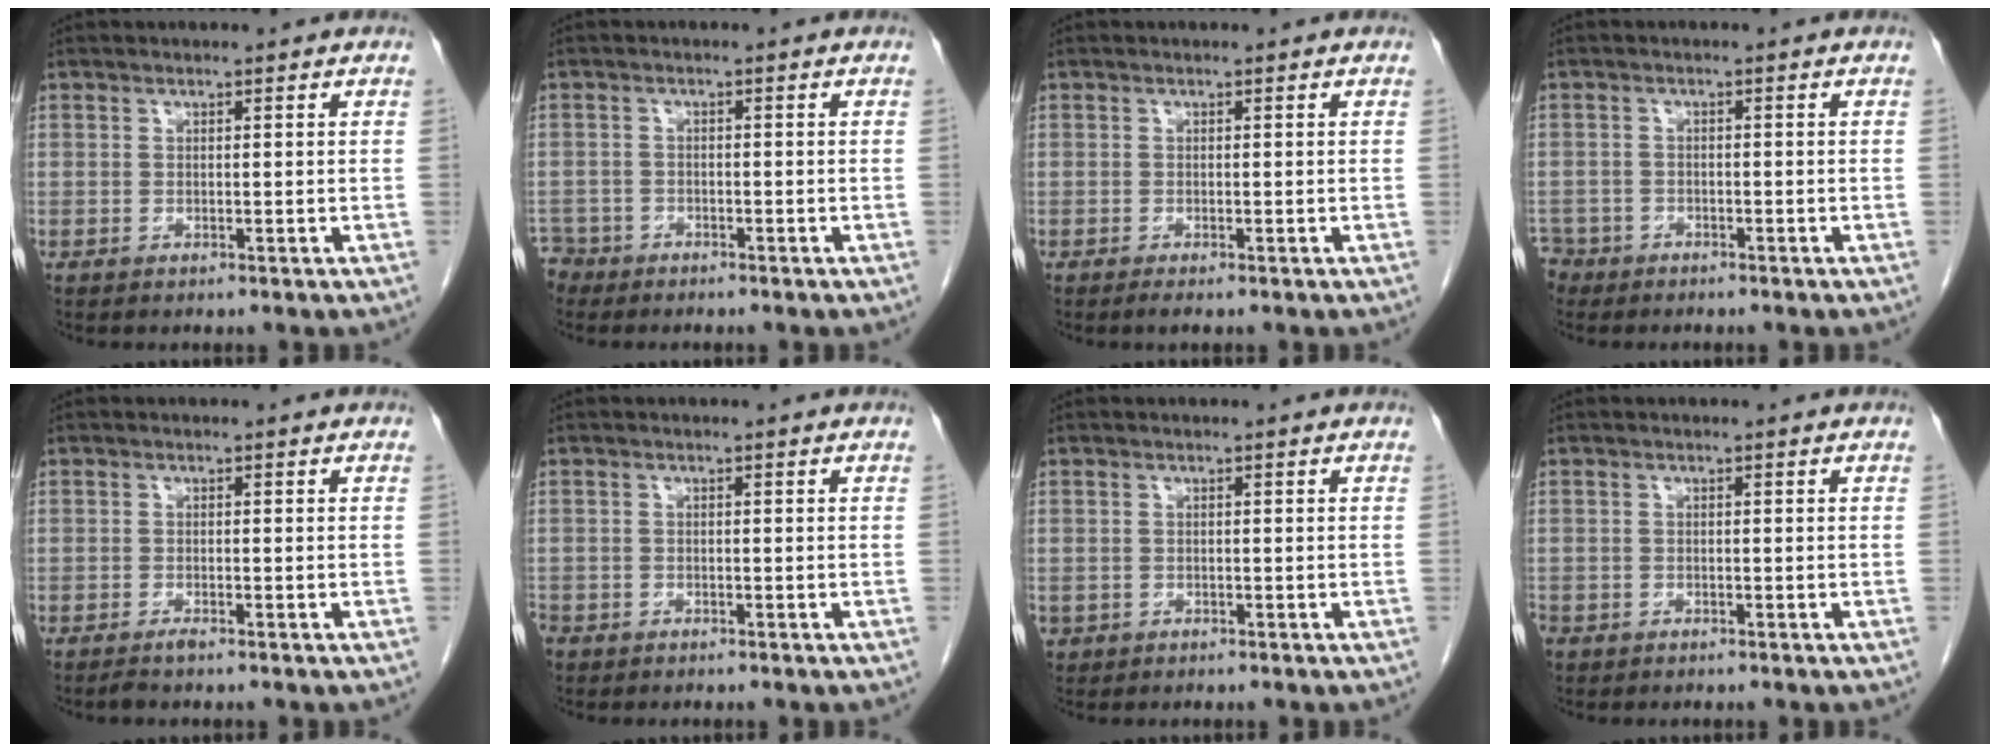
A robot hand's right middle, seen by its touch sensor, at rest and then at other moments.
{"total": 3.1, "force": [-2.7, 1.5, -0.6], "torque": [0.009, 0.002, -0.054]}
{"total": 1.1, "force": [-0.8, 0.0, 0.7], "torque": [-0.009, -0.003, -0.011]}
{"total": 3.5, "force": [-2.8, 2.0, -0.4], "torque": [0.005, 0.003, -0.057]}
{"total": 1.0, "force": [-0.9, -0.1, 0.5], "torque": [-0.015, -0.003, -0.016]}
{"total": 2.4, "force": [-1.6, 1.6, 0.6], "torque": [-0.021, -0.001, -0.032]}
{"total": 1.1, "force": [-0.4, 1.0, 0.2], "torque": [-0.008, 0.004, 0.000]}
{"total": 1.5, "force": [-0.9, 1.1, 0.5], "torque": [-0.016, 0.000, -0.017]}